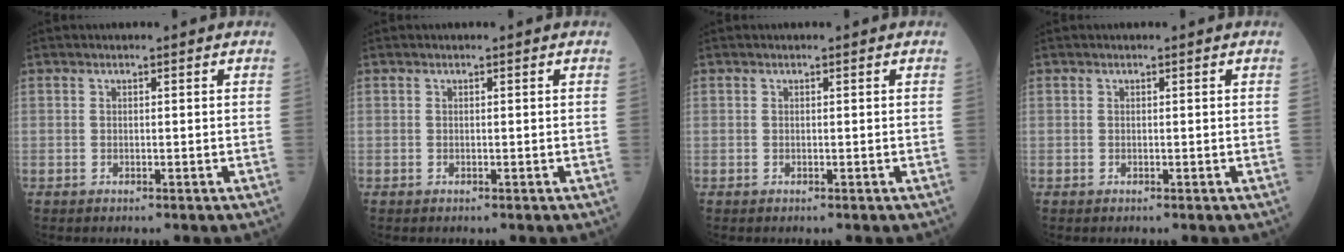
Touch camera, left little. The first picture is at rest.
{"total": 0.0}
{"total": 0.0}
{"total": 0.0}